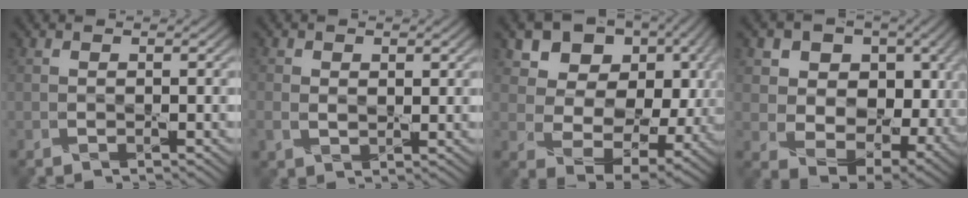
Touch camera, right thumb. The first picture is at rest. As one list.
[{"total": 3.0, "force": [0.5, 2.1, 2.0], "torque": [-0.050, -0.005, 0.012]}, {"total": 13.6, "force": [4.9, 9.6, 8.4], "torque": [-0.154, 0.003, 0.095]}, {"total": 14.6, "force": [2.6, 10.7, 9.7], "torque": [-0.171, -0.016, 0.061]}]